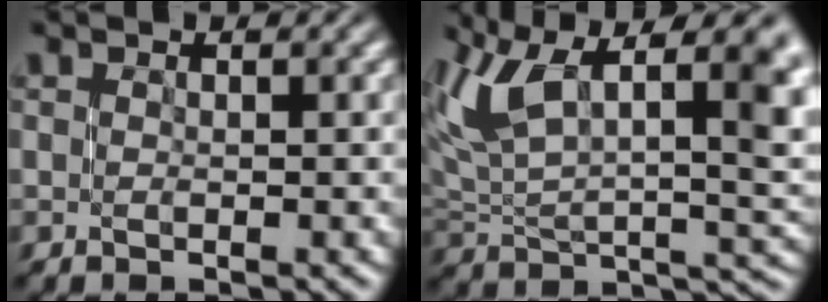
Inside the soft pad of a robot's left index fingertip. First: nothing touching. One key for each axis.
{"total": 13.9, "fx": 6.3, "fy": 6.9, "fz": 10.2, "tx": -0.204, "ty": 0.022, "tz": 0.122}